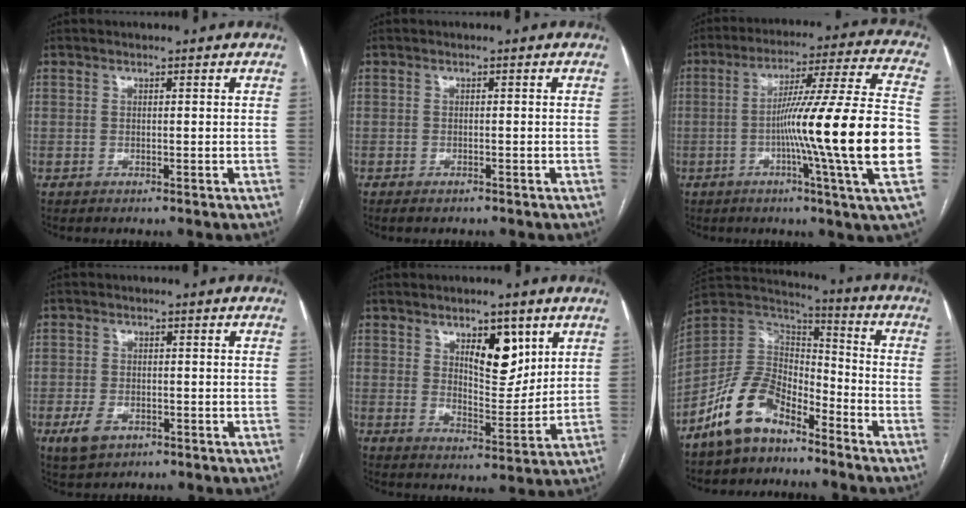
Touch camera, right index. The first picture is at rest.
{"total": 1.8, "force": [-1.4, 0.7, 0.8], "torque": [-0.014, -0.002, -0.017]}
{"total": 22.0, "force": [-4.3, -2.0, 21.5], "torque": [-0.303, -0.001, -0.082]}
{"total": 4.1, "force": [-2.0, 2.5, 2.5], "torque": [-0.054, -0.003, -0.028]}
{"total": 8.2, "force": [4.1, 3.6, 6.1], "torque": [-0.091, -0.005, 0.069]}
{"total": 12.1, "force": [-8.5, 5.7, 6.4], "torque": [-0.140, 0.030, -0.168]}